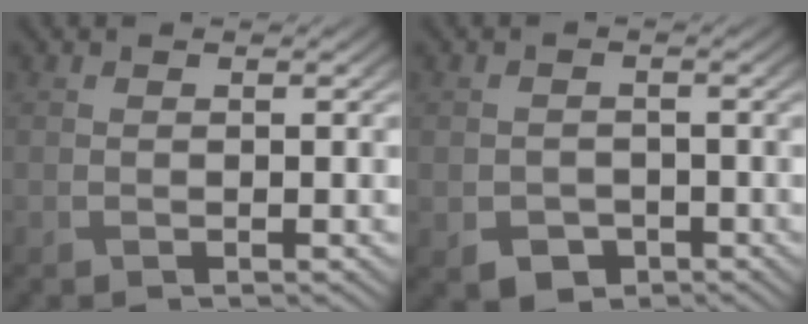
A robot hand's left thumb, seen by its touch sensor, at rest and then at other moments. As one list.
[{"total": 3.0, "force": [-1.6, 2.3, 1.2], "torque": [-0.025, -0.009, -0.027]}]